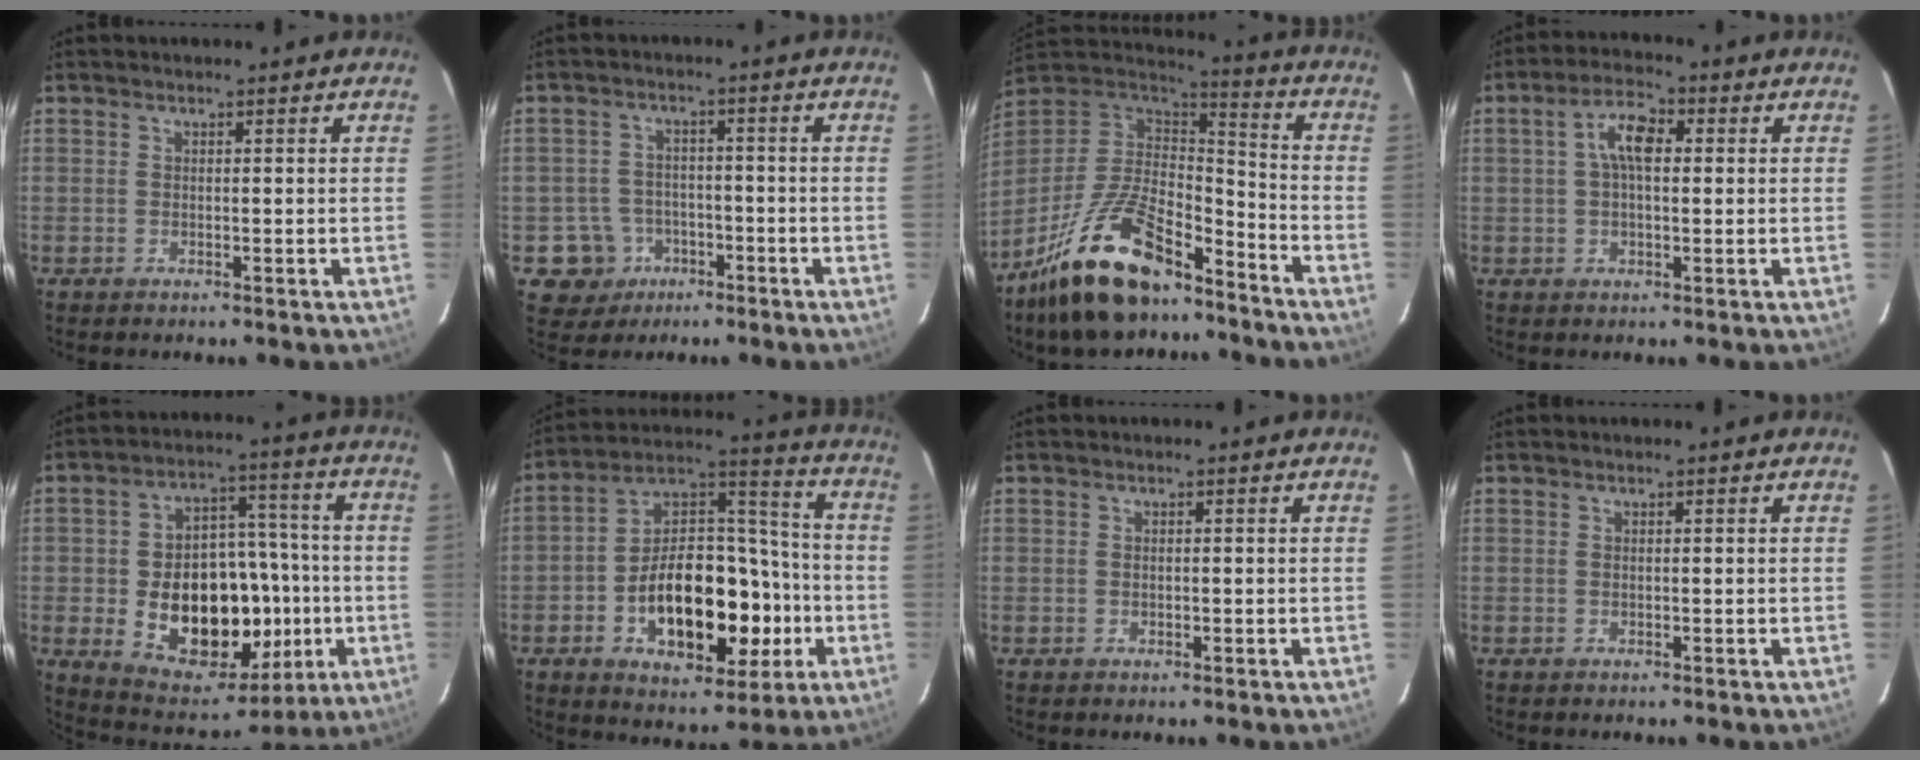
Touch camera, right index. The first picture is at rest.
{"total": 7.1, "force": [-3.4, 6.3, 0.3], "torque": [-0.022, 0.029, -0.046]}
{"total": 22.0, "force": [-15.3, 8.7, 13.2], "torque": [-0.268, -0.010, -0.264]}
{"total": 6.0, "force": [0.9, 2.8, 5.2], "torque": [-0.097, 0.019, 0.015]}
{"total": 21.4, "force": [-4.1, 14.4, 15.3], "torque": [-0.287, 0.023, -0.033]}
{"total": 21.6, "force": [-6.6, 12.1, 16.5], "torque": [-0.289, 0.042, -0.089]}
{"total": 0.5, "force": [-0.1, 0.5, 0.2], "torque": [-0.002, 0.001, -0.001]}
{"total": 0.0}